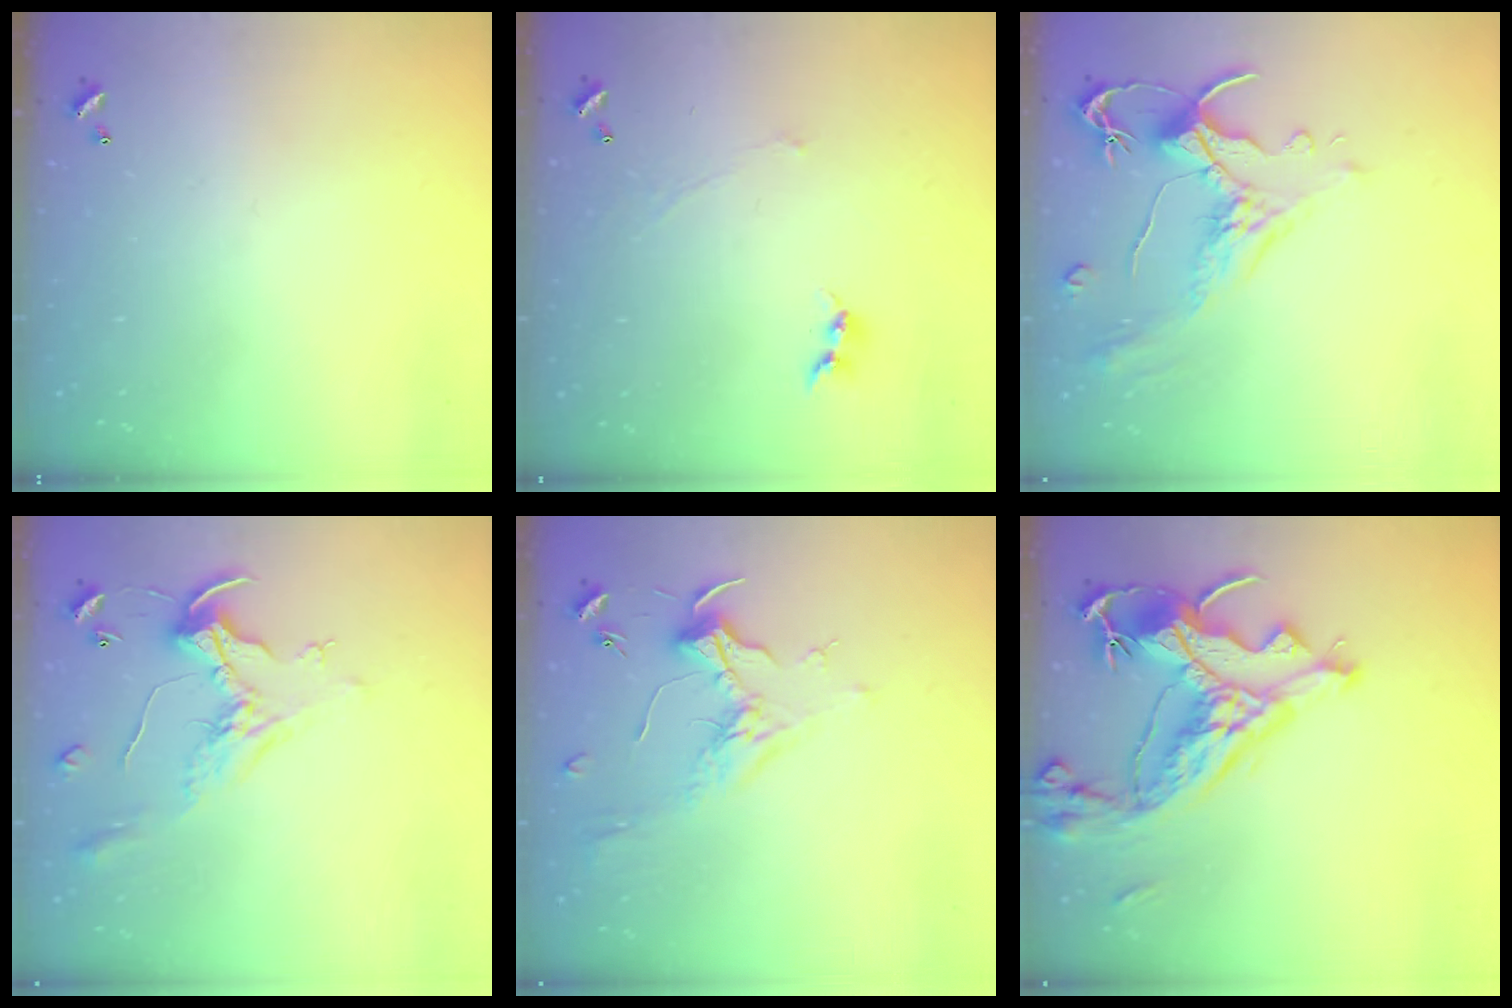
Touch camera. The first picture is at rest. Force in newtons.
{"total": 1.0, "press": 0.8, "slide": 0.6}
{"total": 1.6, "press": 1.1, "slide": 1.2}
{"total": 0.8, "press": 0.5, "slide": 0.6}
{"total": 1.7, "press": 1.5, "slide": 0.8}
{"total": 14.9, "press": 14.7, "slide": 2.3}